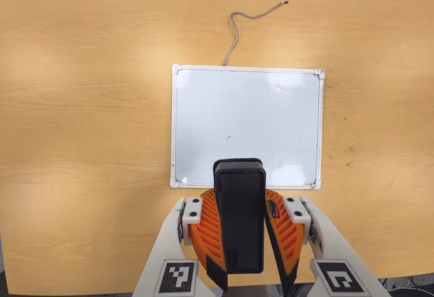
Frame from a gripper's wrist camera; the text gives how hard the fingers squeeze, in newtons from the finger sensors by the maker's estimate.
{"total": 12.6, "left": 10.7, "right": 14.6}